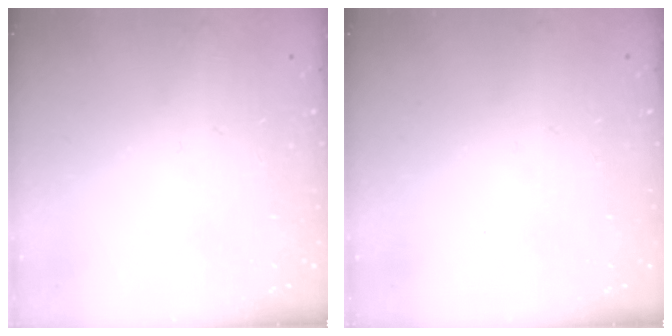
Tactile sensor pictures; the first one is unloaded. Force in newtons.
{"total": 0.0}